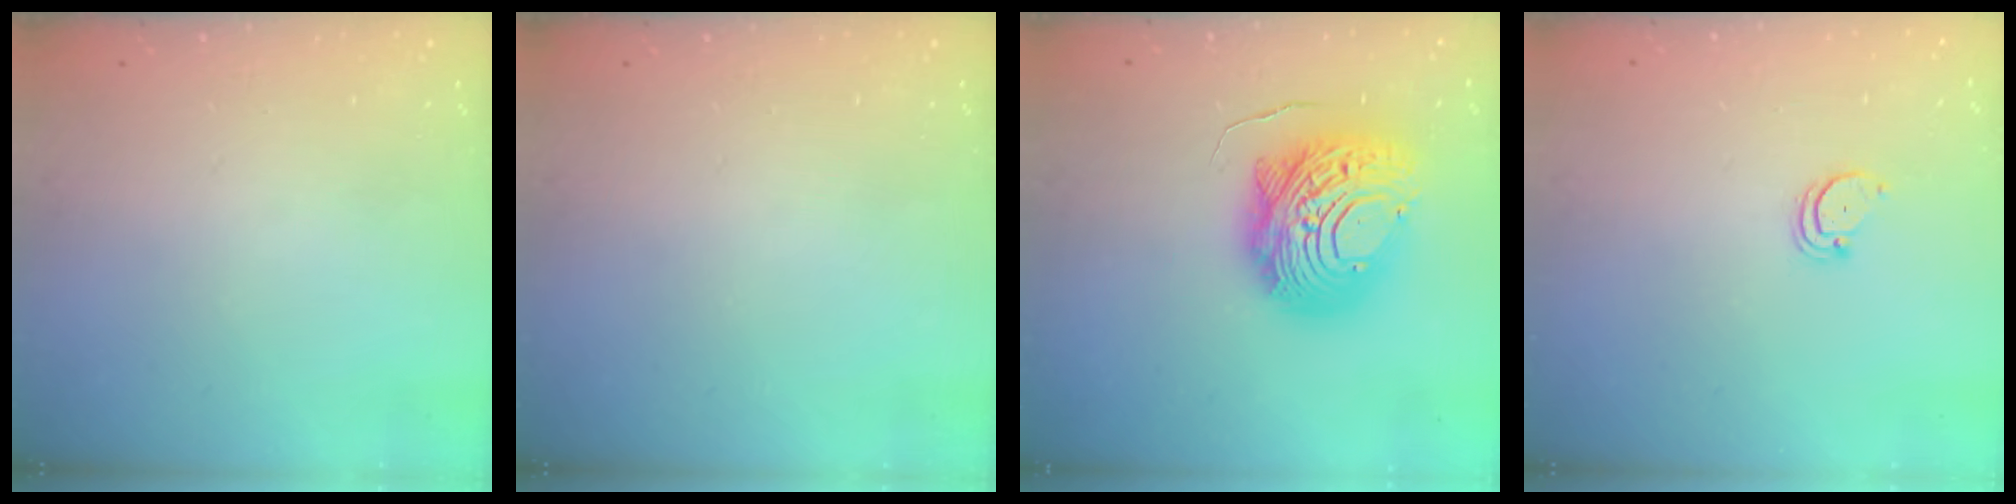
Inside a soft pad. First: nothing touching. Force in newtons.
{"total": 0.0}
{"total": 17.5, "press": 17.5, "slide": 1.5}
{"total": 1.5, "press": 1.5, "slide": 0.2}